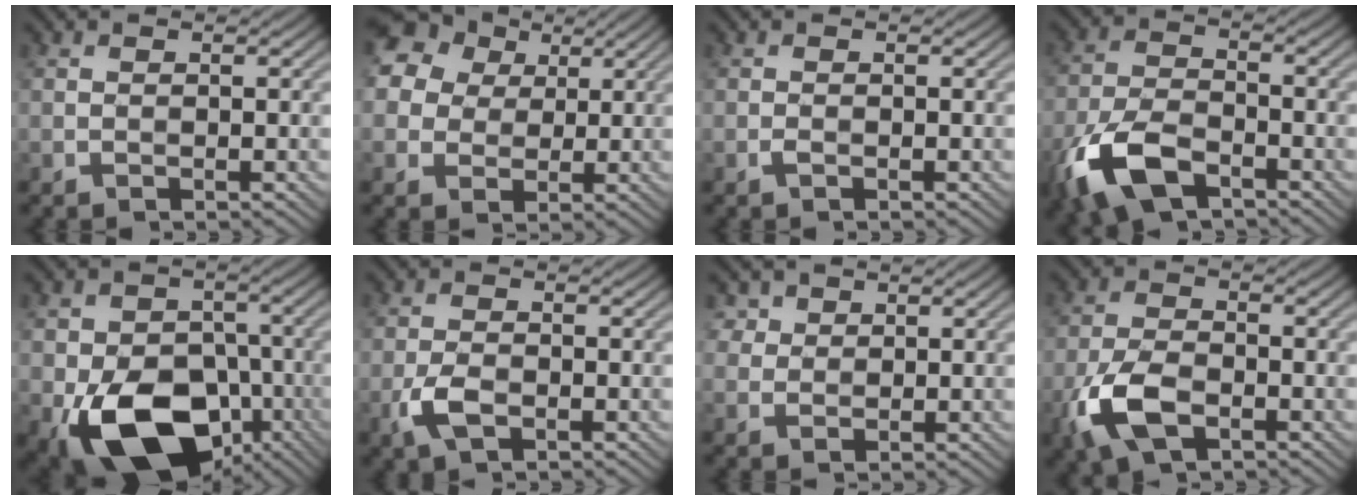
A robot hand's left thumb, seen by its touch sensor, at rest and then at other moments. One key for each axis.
{"total": 16.0, "fx": 7.6, "fy": 12.2, "fz": 6.9, "tx": -0.208, "ty": 0.041, "tz": 0.132}
{"total": 0.6, "fx": -0.3, "fy": 0.1, "fz": 0.5, "tx": -0.014, "ty": 0.004, "tz": -0.006}
{"total": 10.0, "fx": -5.9, "fy": 4.6, "fz": 6.7, "tx": -0.160, "ty": -0.013, "tz": -0.126}
{"total": 15.6, "fx": -6.6, "fy": 10.5, "fz": 9.4, "tx": -0.161, "ty": -0.033, "tz": -0.122}
{"total": 3.6, "fx": -1.5, "fy": 1.8, "fz": 2.8, "tx": -0.064, "ty": 0.001, "tz": -0.035}
{"total": 2.9, "fx": 1.9, "fy": 2.2, "fz": 0.5, "tx": -0.024, "ty": -0.004, "tz": 0.043}
{"total": 7.4, "fx": -3.4, "fy": 3.7, "fz": 5.4, "tx": -0.131, "ty": -0.003, "tz": -0.079}